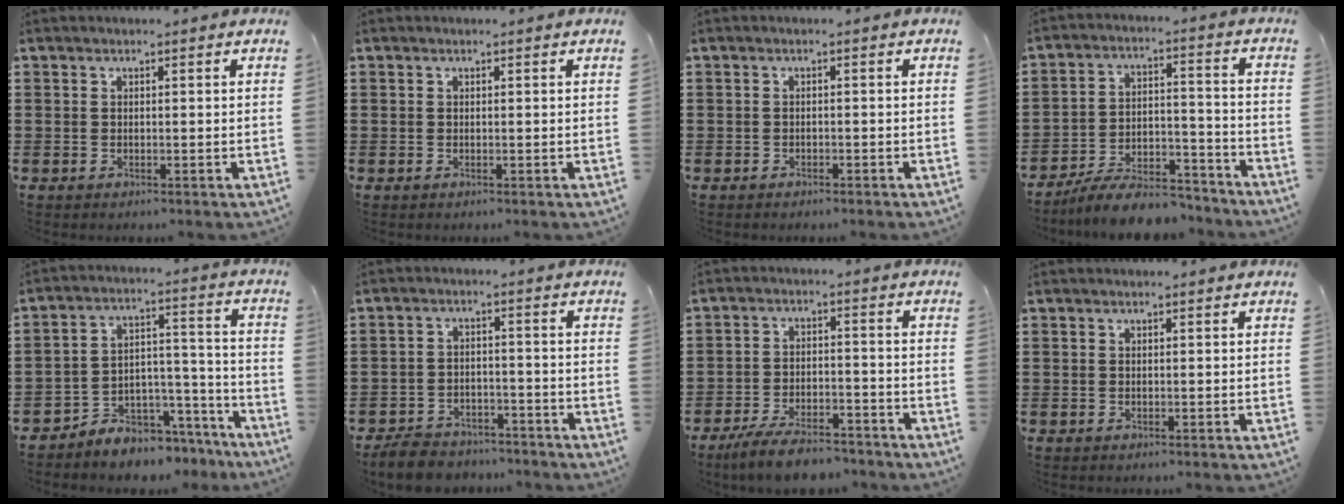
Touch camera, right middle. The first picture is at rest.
{"total": 0.0}
{"total": 0.6, "force": [-0.6, 0.2, 0.0], "torque": [-0.003, 0.000, -0.013]}
{"total": 8.5, "force": [-7.9, 1.5, 2.8], "torque": [-0.044, 0.022, -0.148]}
{"total": 5.3, "force": [-5.0, 1.7, 0.0], "torque": [-0.006, 0.012, -0.102]}
{"total": 4.7, "force": [-4.6, 1.0, 0.5], "torque": [-0.024, 0.006, -0.098]}
{"total": 6.9, "force": [-6.3, 1.3, 2.6], "torque": [-0.055, 0.007, -0.121]}
{"total": 0.0}